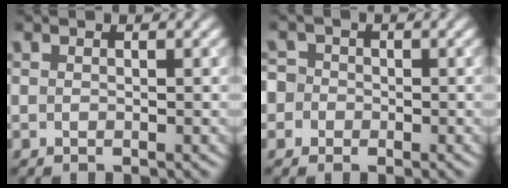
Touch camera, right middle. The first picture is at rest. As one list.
[{"total": 3.8, "force": [-1.0, 3.6, 0.9], "torque": [0.003, 0.019, -0.049]}]